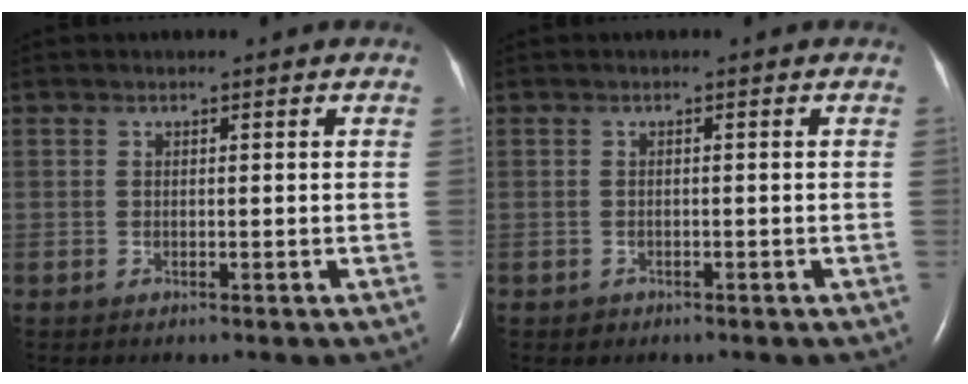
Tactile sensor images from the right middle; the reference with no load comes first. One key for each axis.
{"total": 0.8, "fx": -0.5, "fy": 0.6, "fz": -0.1, "tx": -0.003, "ty": 0.003, "tz": -0.008}